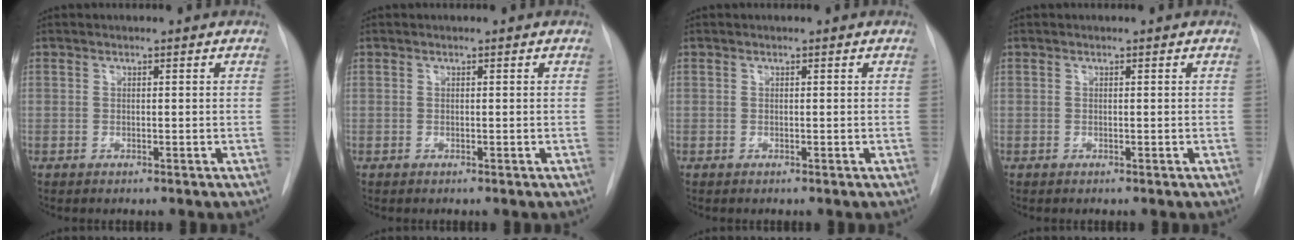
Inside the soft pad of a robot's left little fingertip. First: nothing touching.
{"total": 0.0}
{"total": 0.0}
{"total": 0.0}